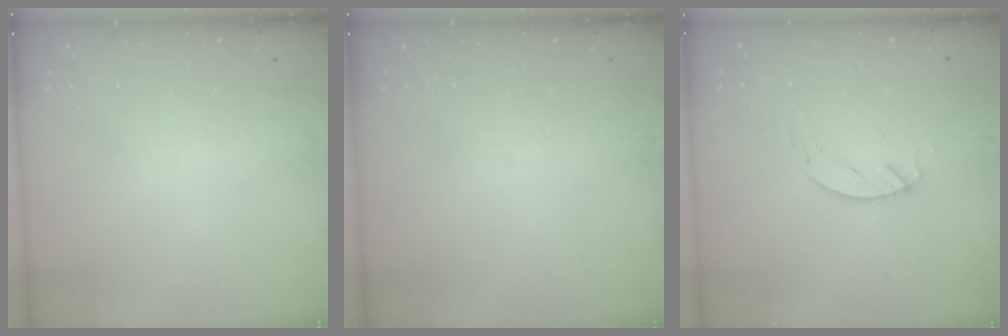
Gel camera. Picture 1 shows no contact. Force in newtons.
{"total": 0.0}
{"total": 2.4, "press": 2.4, "slide": 0.2}